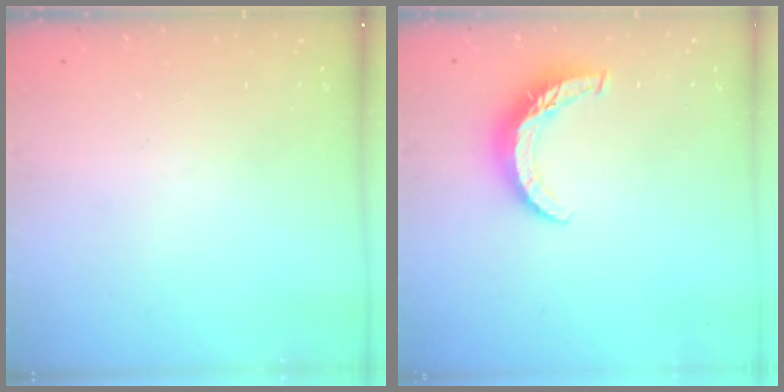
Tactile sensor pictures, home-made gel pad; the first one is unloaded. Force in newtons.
{"total": 8.6, "press": 8.5, "slide": 0.8}